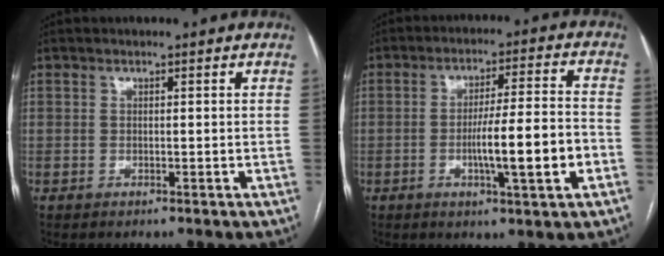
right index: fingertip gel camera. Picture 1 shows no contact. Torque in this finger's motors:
{"motor_torque": [1.39, -0.33, 0.67, 0.14]}